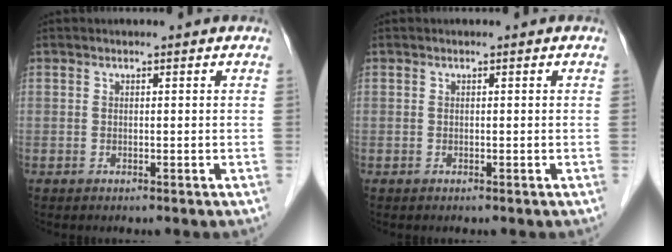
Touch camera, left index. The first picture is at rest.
{"total": 0.0}